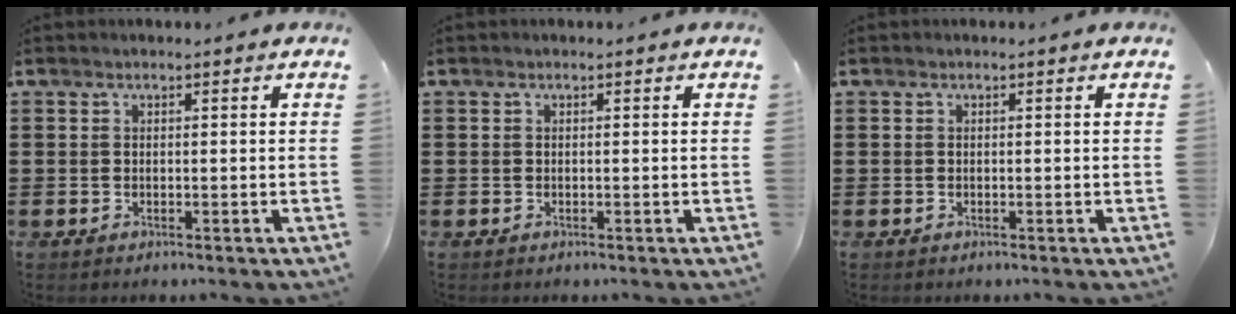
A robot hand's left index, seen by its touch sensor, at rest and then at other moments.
{"total": 0.0}
{"total": 0.0}